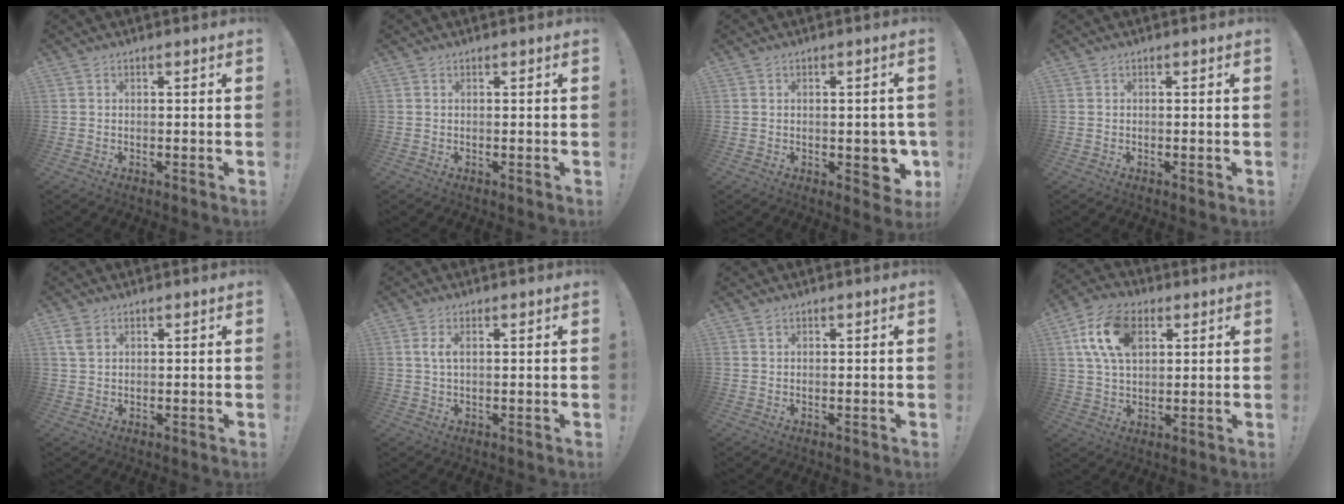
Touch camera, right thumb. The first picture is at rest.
{"total": 0.0}
{"total": 6.8, "force": [-1.5, 3.9, 5.4], "torque": [-0.047, 0.004, -0.017]}
{"total": 0.6, "force": [-0.1, 0.1, 0.6], "torque": [-0.012, 0.001, -0.001]}
{"total": 3.3, "force": [1.7, 1.8, 2.1], "torque": [-0.037, -0.001, 0.033]}
{"total": 3.0, "force": [0.7, 0.9, 2.8], "torque": [-0.062, 0.002, 0.008]}
{"total": 0.7, "force": [0.6, 0.4, 0.3], "torque": [-0.003, -0.001, 0.011]}
{"total": 14.9, "force": [5.4, 9.1, 10.4], "torque": [-0.190, 0.003, 0.101]}